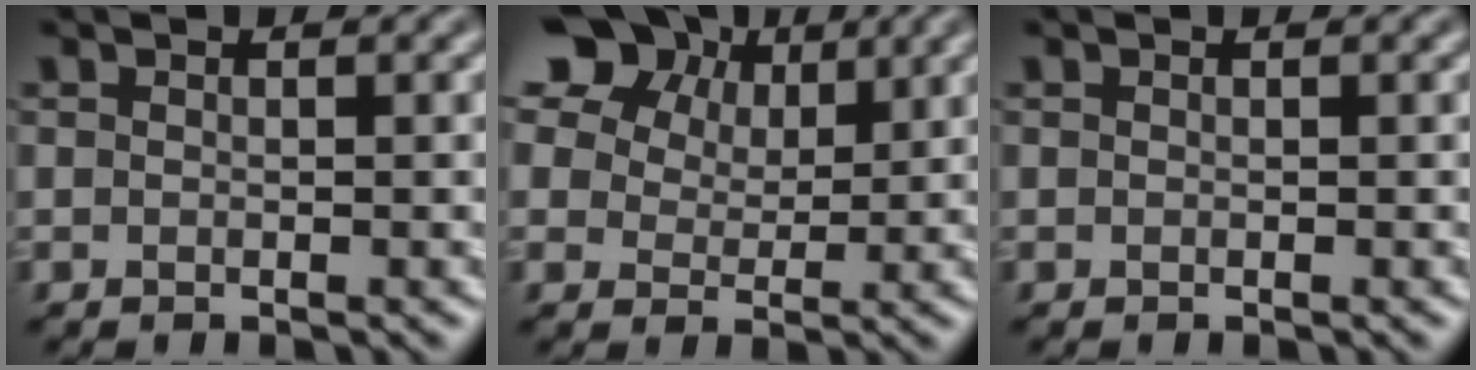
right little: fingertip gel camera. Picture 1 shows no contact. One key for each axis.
{"total": 13.0, "fx": 7.9, "fy": 8.3, "fz": 6.2, "tx": -0.140, "ty": 0.032, "tz": 0.146}
{"total": 0.0}